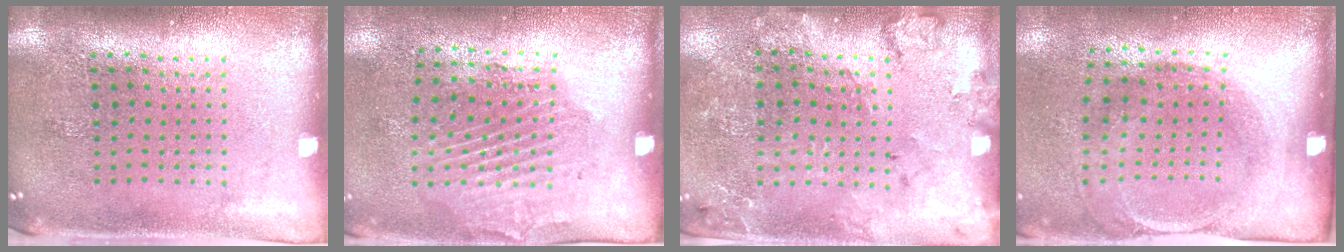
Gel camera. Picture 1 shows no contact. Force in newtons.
{"total": 2.0, "press": 1.2, "slide": 1.6}
{"total": 1.8, "press": 1.7, "slide": 0.6}
{"total": 1.8, "press": 1.2, "slide": 1.3}